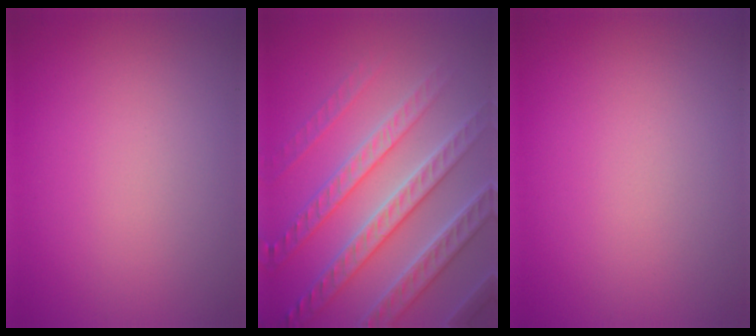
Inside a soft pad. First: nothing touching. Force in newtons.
{"total": 7.1, "press": 6.8, "slide": 1.8}
{"total": 0.0}